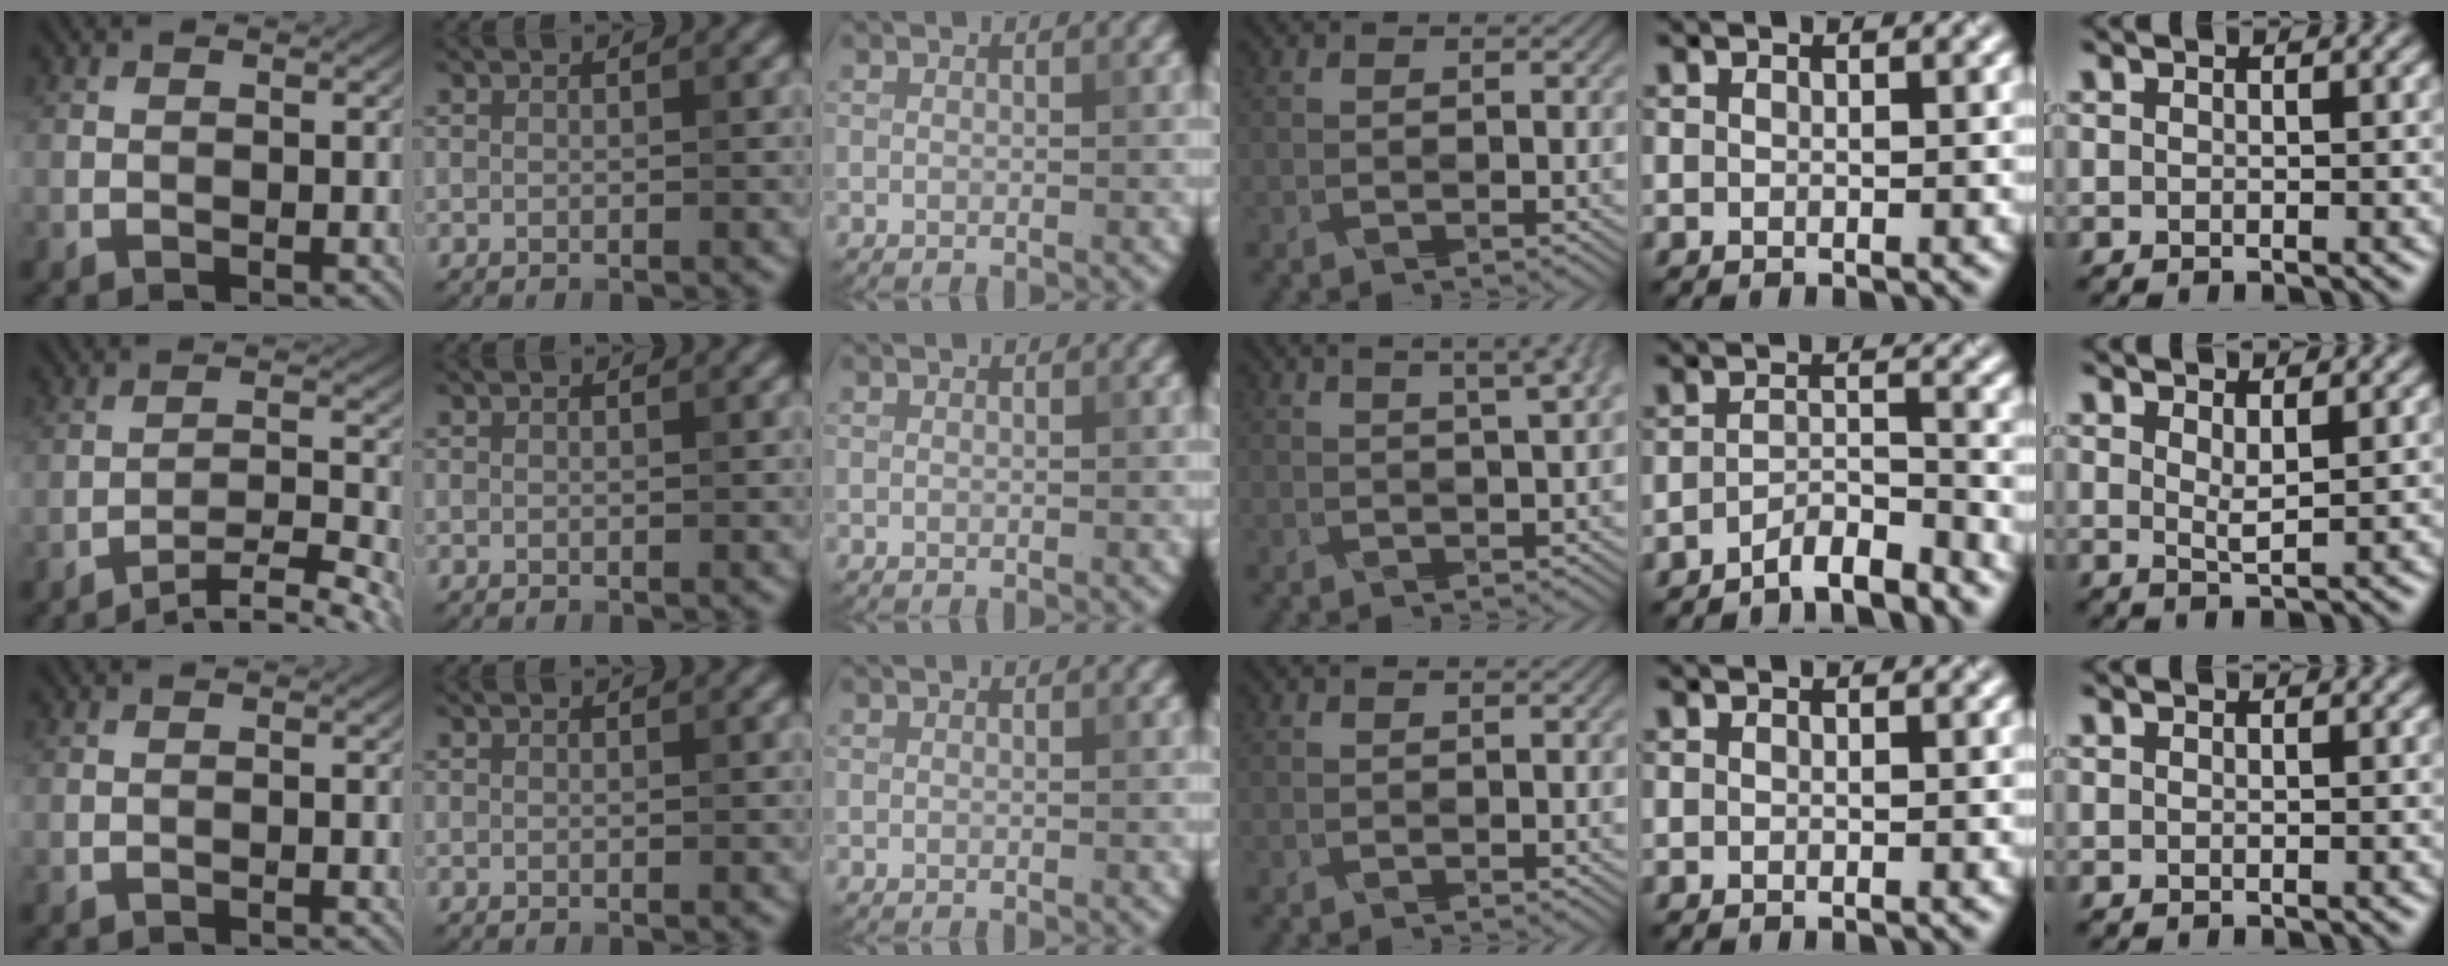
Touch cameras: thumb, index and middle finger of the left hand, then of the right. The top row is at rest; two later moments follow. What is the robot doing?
{"motion": "pour", "object": "sugar"}